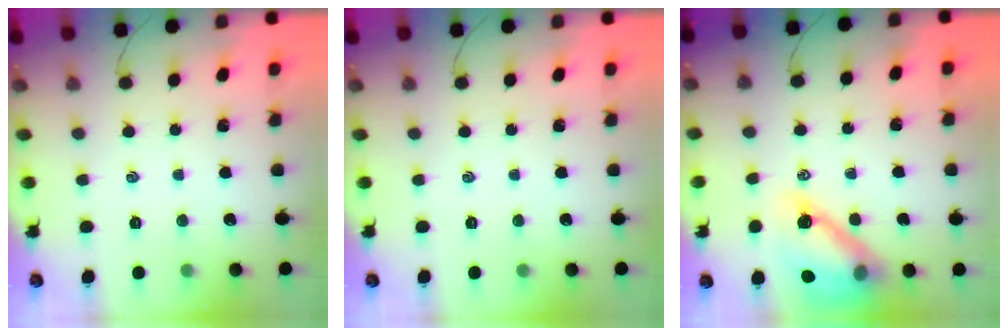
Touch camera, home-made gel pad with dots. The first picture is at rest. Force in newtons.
{"total": 0.0}
{"total": 14.8, "press": 14.3, "slide": 4.1}